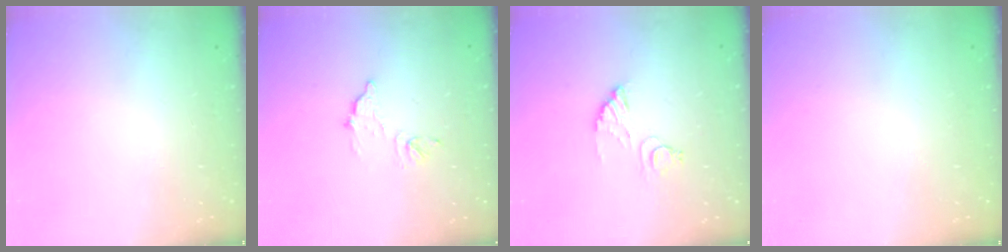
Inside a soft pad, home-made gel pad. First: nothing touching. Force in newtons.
{"total": 8.4, "press": 8.4, "slide": 0.4}
{"total": 8.1, "press": 8.0, "slide": 0.7}
{"total": 0.0}